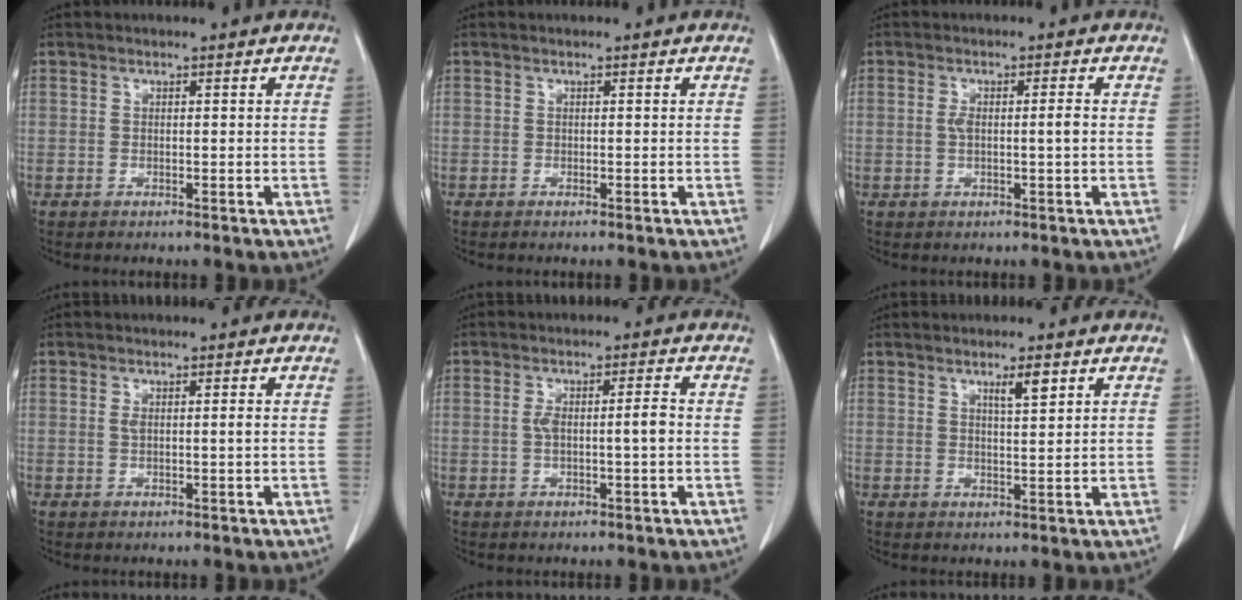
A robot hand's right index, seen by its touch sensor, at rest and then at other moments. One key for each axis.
{"total": 0.0}
{"total": 2.9, "fx": 0.0, "fy": 0.4, "fz": 2.8, "tx": -0.055, "ty": 0.003, "tz": 0.002}
{"total": 1.5, "fx": 0.2, "fy": 0.1, "fz": 1.4, "tx": -0.027, "ty": 0.000, "tz": 0.005}
{"total": 4.1, "fx": -0.2, "fy": 0.5, "fz": 4.0, "tx": -0.078, "ty": 0.011, "tz": 0.002}
{"total": 3.0, "fx": 1.7, "fy": 0.3, "fz": 2.4, "tx": -0.042, "ty": -0.002, "tz": 0.029}